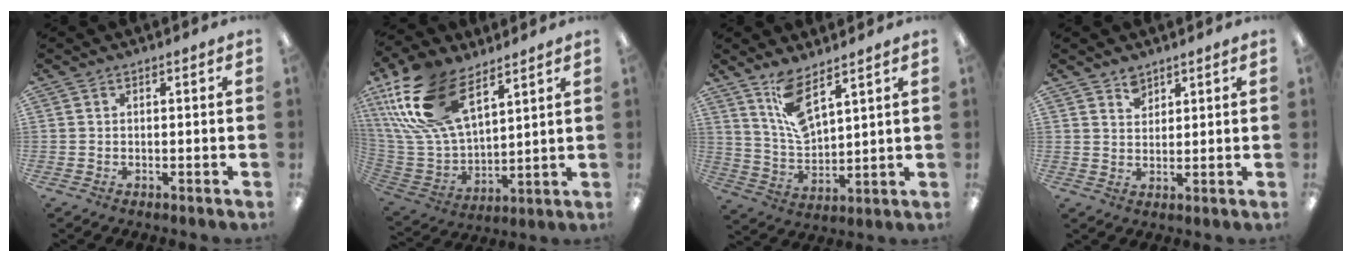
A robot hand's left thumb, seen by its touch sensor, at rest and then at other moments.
{"total": 23.0, "force": [12.5, 11.9, 15.2], "torque": [-0.333, -0.046, 0.229]}
{"total": 10.1, "force": [7.1, 3.7, 6.2], "torque": [-0.122, -0.035, 0.130]}
{"total": 3.5, "force": [2.9, 1.8, 0.6], "torque": [-0.001, -0.017, 0.053]}